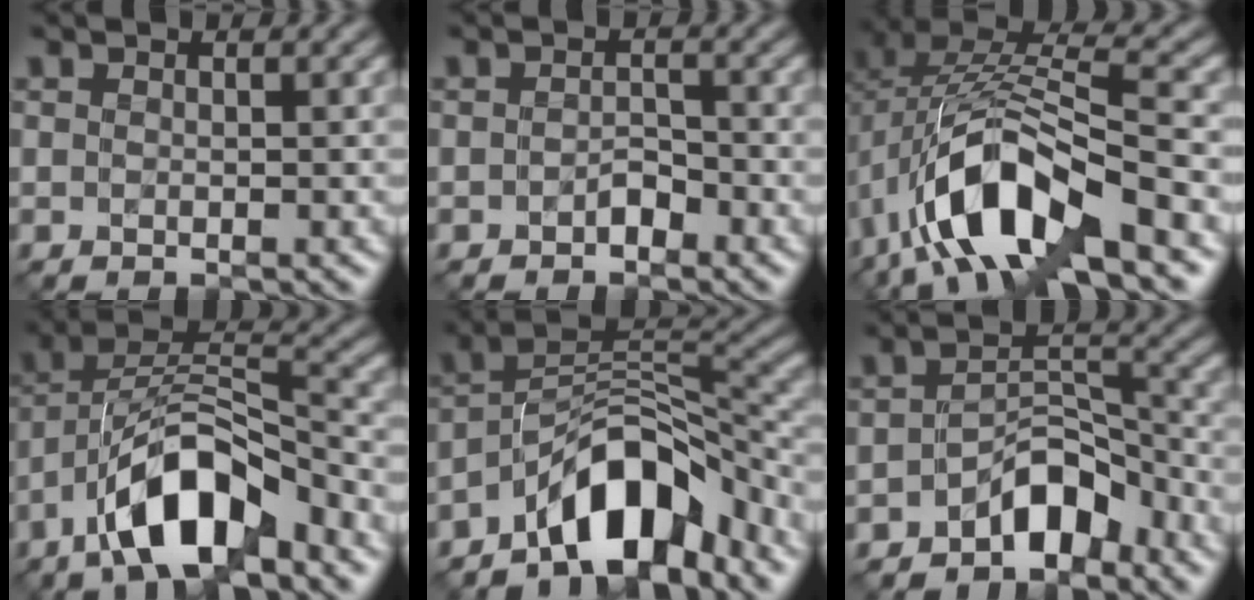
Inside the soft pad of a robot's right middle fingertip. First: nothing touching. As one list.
[{"total": 1.2, "force": [-0.8, 0.7, 0.6], "torque": [-0.010, 0.005, -0.015]}, {"total": 11.8, "force": [-4.9, 5.0, 9.5], "torque": [-0.184, 0.009, -0.093]}, {"total": 8.9, "force": [-5.2, 3.3, 6.5], "torque": [-0.107, 0.018, -0.091]}, {"total": 8.1, "force": [-5.6, 3.0, 5.0], "torque": [-0.065, 0.012, -0.105]}, {"total": 4.3, "force": [-2.9, 2.0, 2.4], "torque": [-0.028, 0.019, -0.052]}]